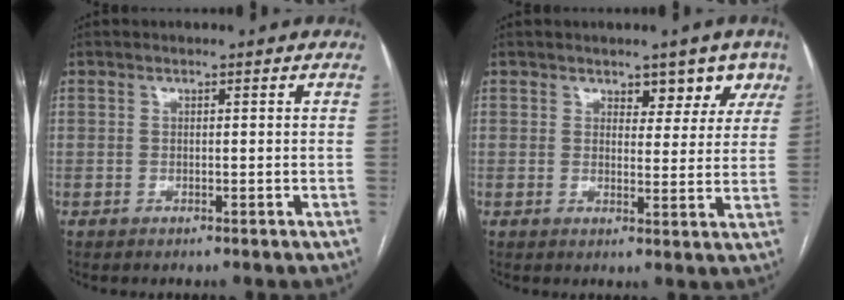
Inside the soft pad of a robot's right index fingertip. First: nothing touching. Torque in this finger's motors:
{"motor_torque": [0.31, 0.30, 0.03, 0.01]}